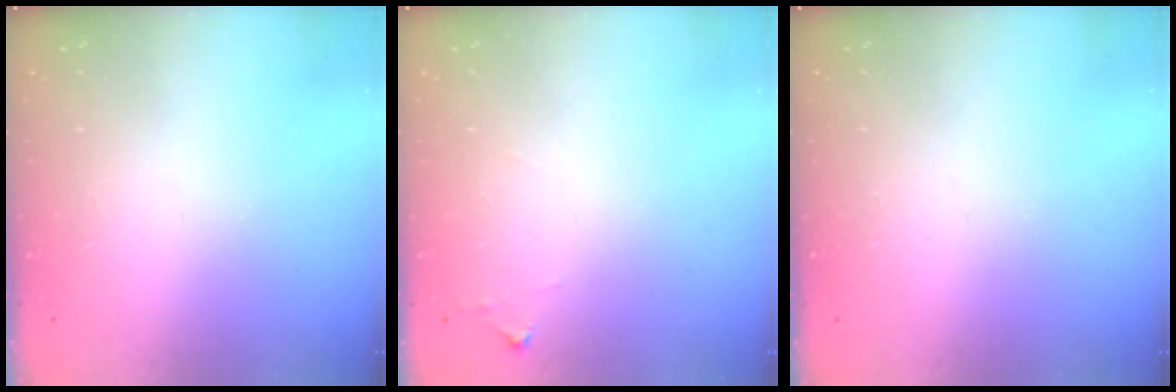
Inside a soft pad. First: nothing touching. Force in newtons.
{"total": 4.4, "press": 4.4, "slide": 0.7}
{"total": 0.0}